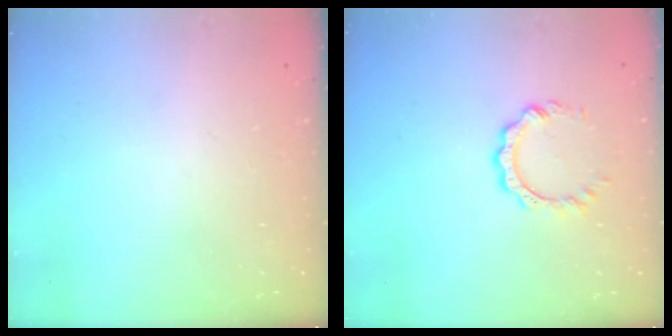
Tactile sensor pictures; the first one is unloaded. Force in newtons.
{"total": 7.6, "press": 7.6, "slide": 0.7}